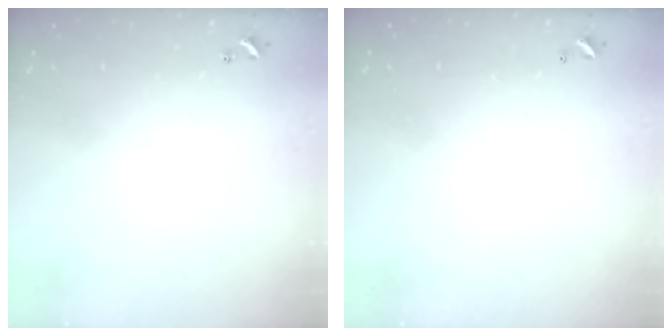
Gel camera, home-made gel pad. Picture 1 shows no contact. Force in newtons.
{"total": 2.8, "press": 2.8, "slide": 0.1}